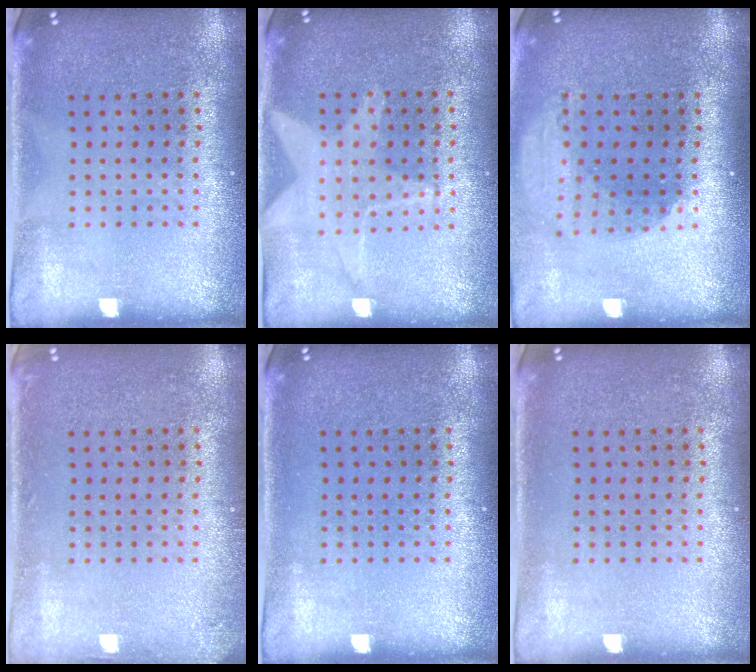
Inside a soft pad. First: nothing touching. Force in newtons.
{"total": 1.0, "press": 1.0, "slide": 0.1}
{"total": 1.9, "press": 1.5, "slide": 1.3}
{"total": 0.9, "press": 0.9, "slide": 0.1}
{"total": 0.0}
{"total": 0.0}